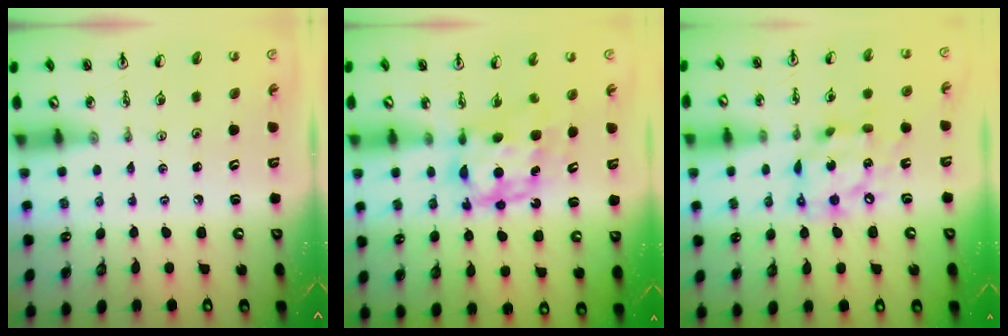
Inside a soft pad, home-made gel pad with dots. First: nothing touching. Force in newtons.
{"total": 7.1, "press": 7.1, "slide": 0.4}
{"total": 13.4, "press": 13.3, "slide": 1.5}